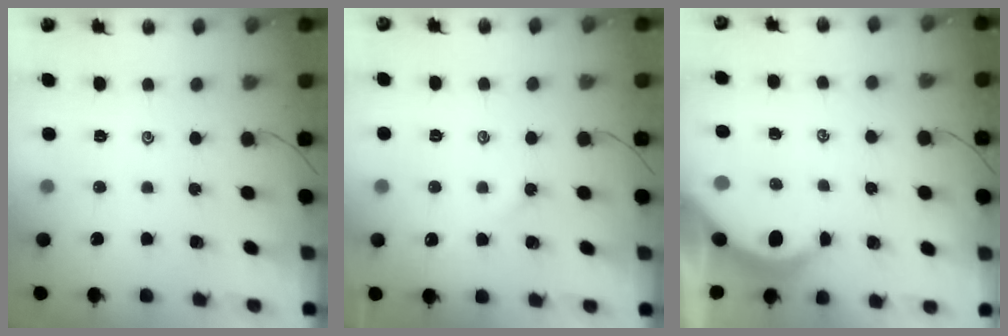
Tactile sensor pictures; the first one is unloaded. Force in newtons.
{"total": 2.2, "press": 2.2, "slide": 0.4}
{"total": 3.8, "press": 3.7, "slide": 0.5}